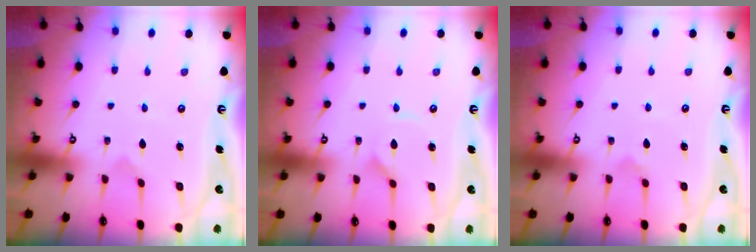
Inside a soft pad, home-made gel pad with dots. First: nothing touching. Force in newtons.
{"total": 1.5, "press": 1.5, "slide": 0.1}
{"total": 2.5, "press": 2.5, "slide": 0.3}